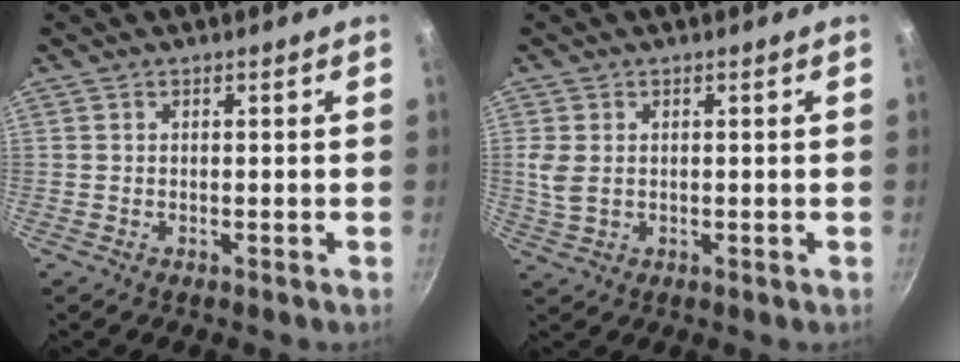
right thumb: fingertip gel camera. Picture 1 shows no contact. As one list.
[{"total": 3.6, "force": [0.3, 2.4, 2.6], "torque": [-0.069, 0.000, 0.010]}]